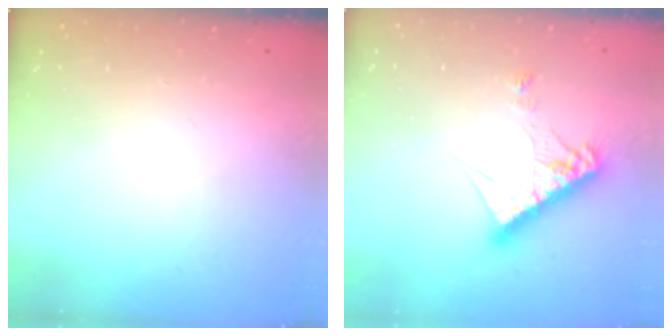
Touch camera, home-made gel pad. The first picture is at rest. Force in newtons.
{"total": 11.6, "press": 11.6, "slide": 1.0}